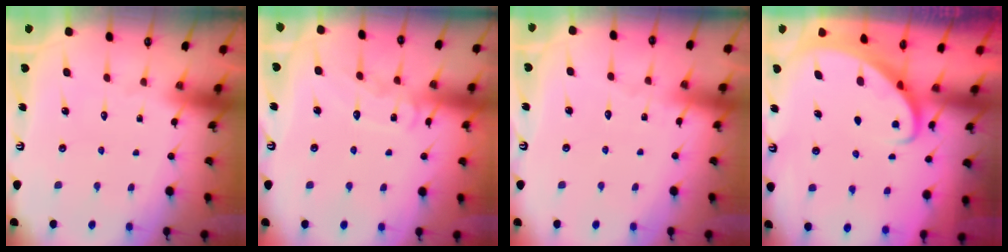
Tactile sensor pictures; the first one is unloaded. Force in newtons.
{"total": 9.3, "press": 9.3, "slide": 0.7}
{"total": 3.3, "press": 3.3, "slide": 0.3}
{"total": 2.6, "press": 2.6, "slide": 0.3}